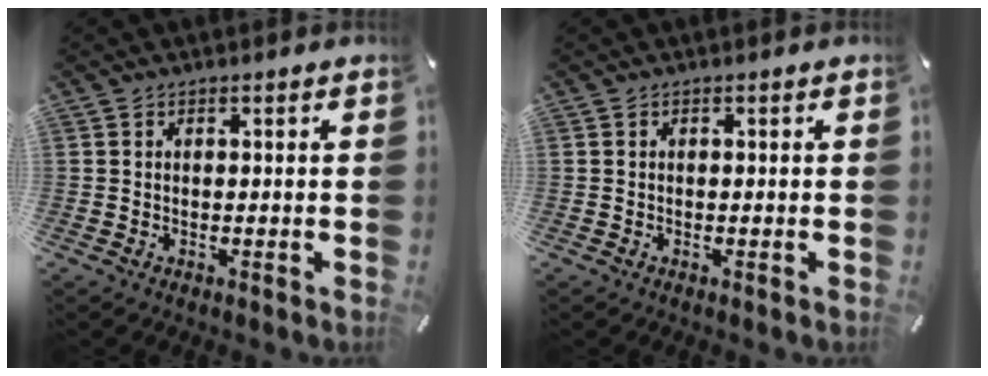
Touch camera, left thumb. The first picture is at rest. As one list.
[{"total": 0.0}]